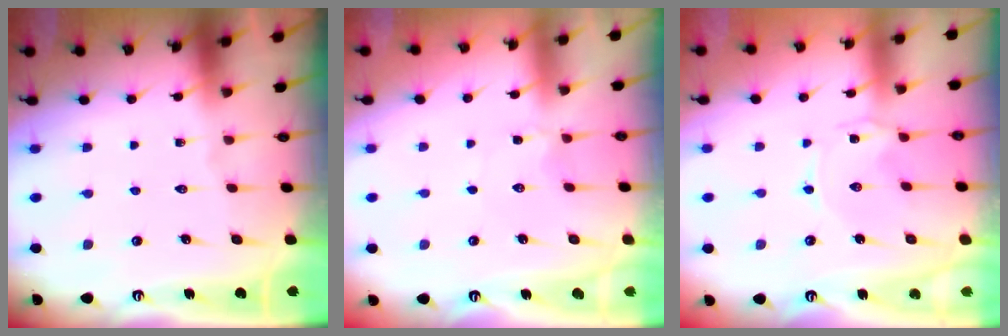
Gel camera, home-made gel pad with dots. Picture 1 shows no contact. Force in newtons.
{"total": 2.5, "press": 2.5, "slide": 0.3}
{"total": 0.7, "press": 0.7, "slide": 0.1}